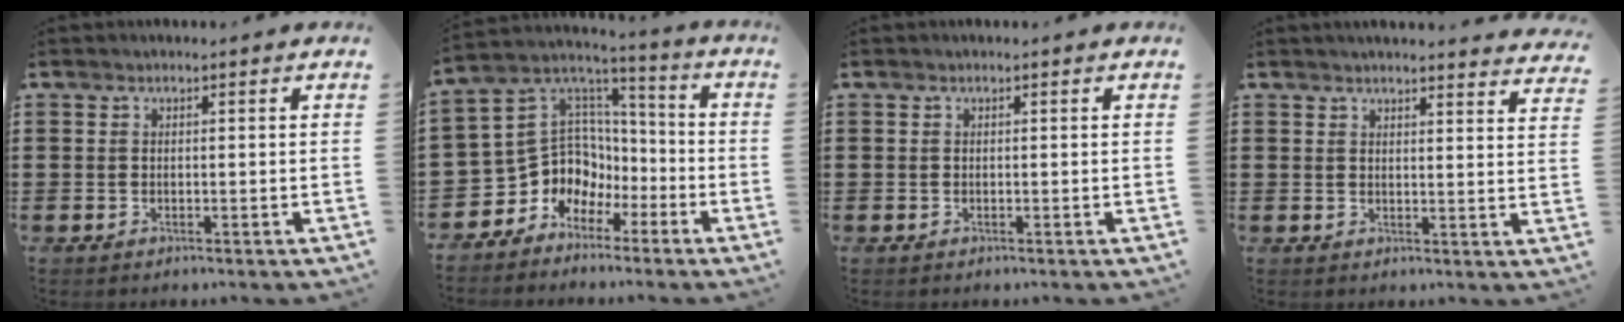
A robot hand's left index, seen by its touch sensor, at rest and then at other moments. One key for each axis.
{"total": 8.2, "fx": -2.9, "fy": 7.6, "fz": 1.0, "tx": -0.058, "ty": -0.018, "tz": -0.054}
{"total": 0.0}
{"total": 3.0, "fx": 3.0, "fy": 0.0, "fz": 0.0, "tx": -0.010, "ty": -0.012, "tz": 0.057}